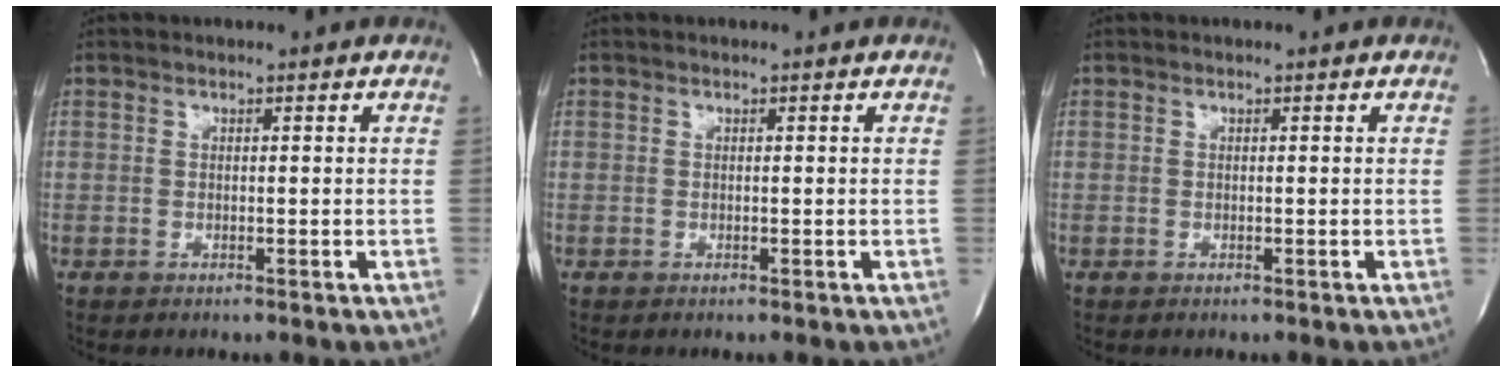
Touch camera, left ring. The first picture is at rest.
{"total": 0.0}
{"total": 0.0}